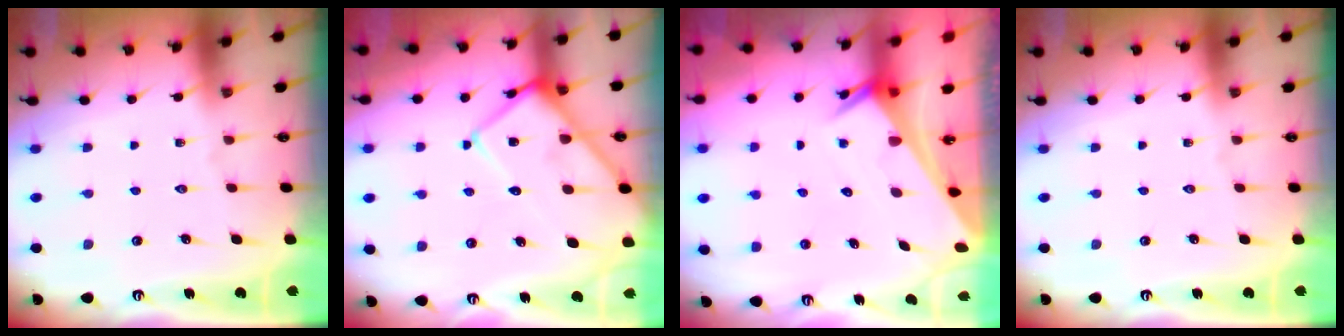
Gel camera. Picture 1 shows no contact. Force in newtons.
{"total": 12.2, "press": 12.1, "slide": 1.1}
{"total": 2.4, "press": 2.4, "slide": 0.2}
{"total": 0.0}